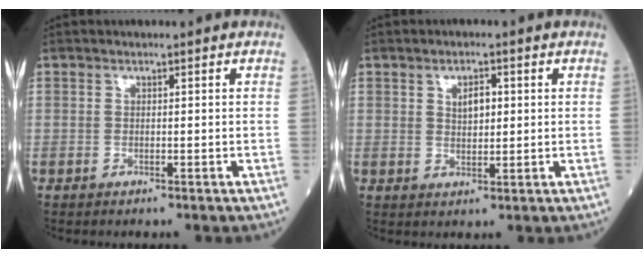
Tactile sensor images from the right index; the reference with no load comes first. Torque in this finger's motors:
{"motor_torque": [-0.08, 0.05, -0.03, 0.01]}